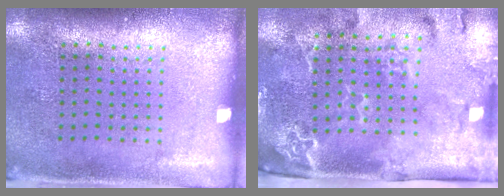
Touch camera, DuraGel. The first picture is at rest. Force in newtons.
{"total": 3.1, "press": 2.4, "slide": 1.9}